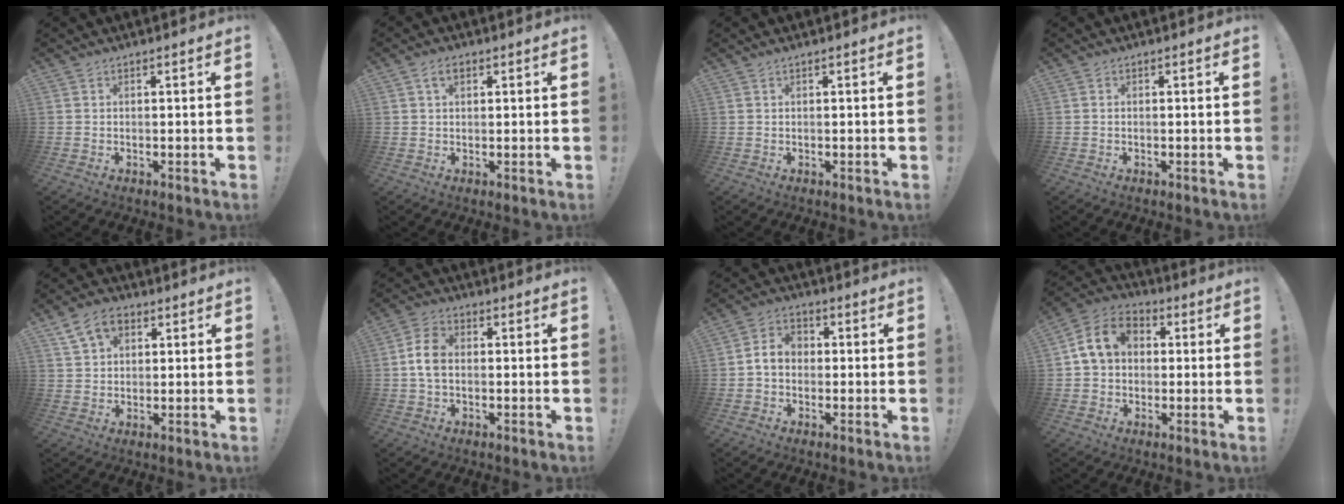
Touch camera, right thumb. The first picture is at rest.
{"total": 3.4, "force": [1.5, 2.0, 2.3], "torque": [-0.033, 0.001, 0.025]}
{"total": 0.6, "force": [0.3, -0.3, 0.3], "torque": [-0.008, 0.000, 0.007]}
{"total": 0.0}
{"total": 8.5, "force": [4.1, 5.8, 4.6], "torque": [-0.069, -0.006, 0.078]}
{"total": 7.3, "force": [-0.3, 4.8, 5.5], "torque": [-0.092, 0.010, -0.005]}
{"total": 6.4, "force": [-0.3, 5.1, 3.8], "torque": [-0.057, 0.014, -0.002]}
{"total": 6.2, "force": [0.2, 5.4, 3.0], "torque": [-0.039, 0.010, 0.008]}